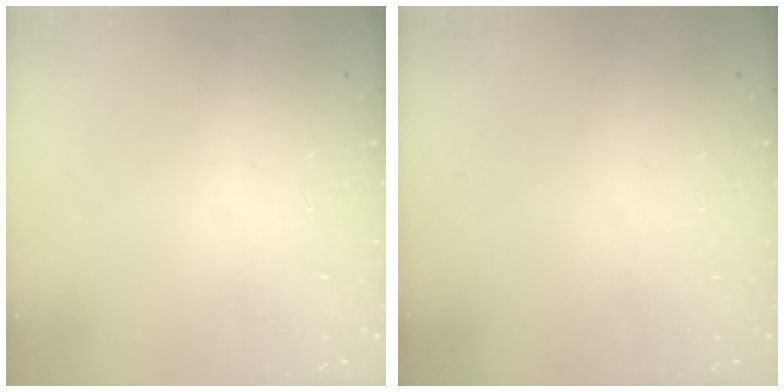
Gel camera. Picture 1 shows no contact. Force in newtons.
{"total": 0.0}